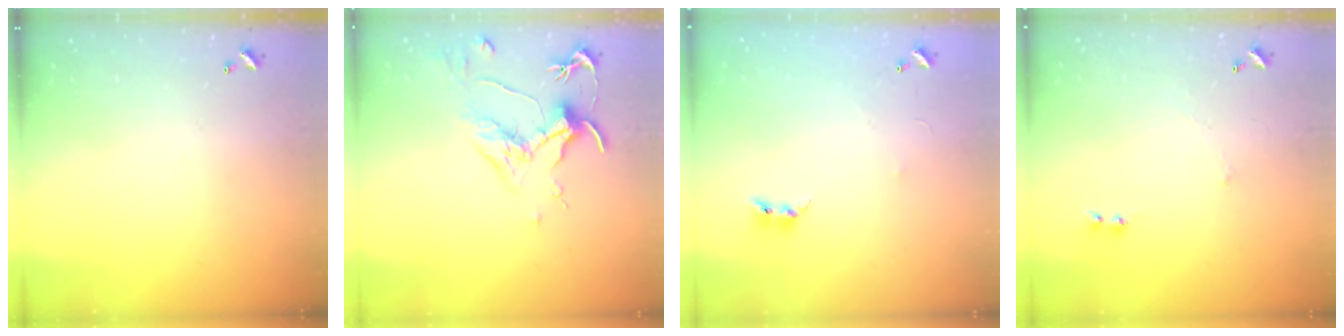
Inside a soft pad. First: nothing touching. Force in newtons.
{"total": 1.6, "press": 1.4, "slide": 0.9}
{"total": 6.5, "press": 6.5, "slide": 0.4}
{"total": 2.9, "press": 2.9, "slide": 0.4}